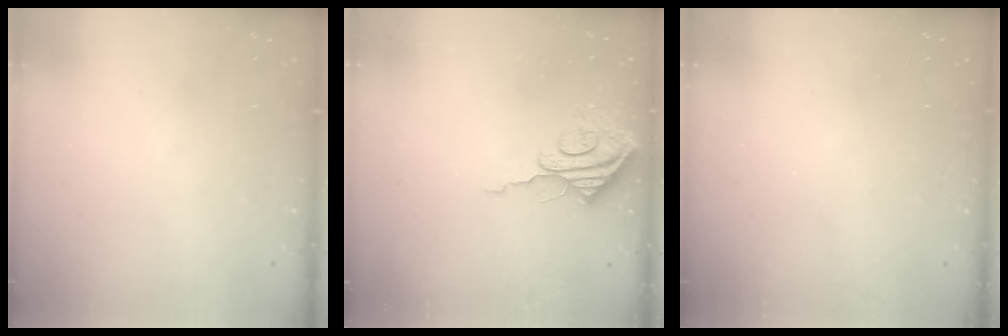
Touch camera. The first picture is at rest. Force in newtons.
{"total": 7.9, "press": 7.9, "slide": 0.5}
{"total": 0.0}